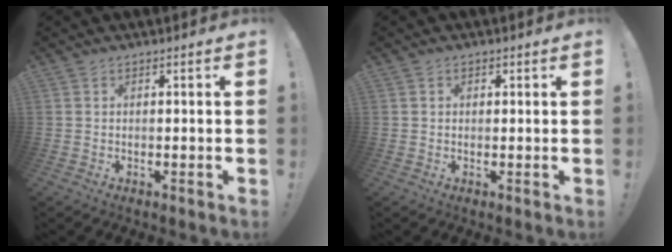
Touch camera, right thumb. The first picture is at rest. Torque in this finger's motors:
{"motor_torque": [0.11, -0.36, -0.16, 0.09, -0.02]}